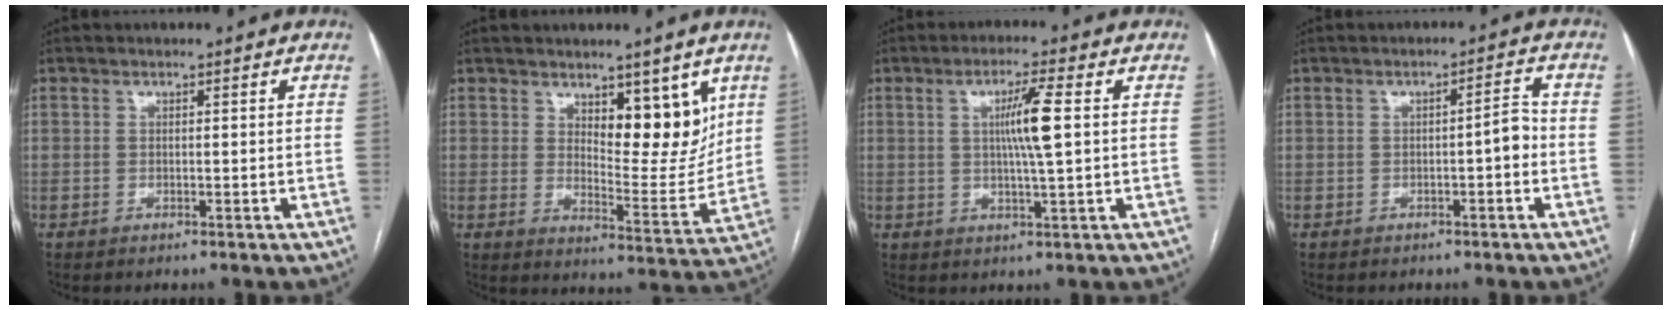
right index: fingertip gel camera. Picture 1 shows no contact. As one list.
[{"total": 9.3, "force": [4.9, 3.5, 7.1], "torque": [-0.093, -0.014, 0.083]}, {"total": 6.4, "force": [1.0, -0.4, 6.3], "torque": [-0.112, -0.001, 0.018]}, {"total": 3.0, "force": [-0.8, 0.5, 2.9], "torque": [-0.035, 0.009, -0.013]}]